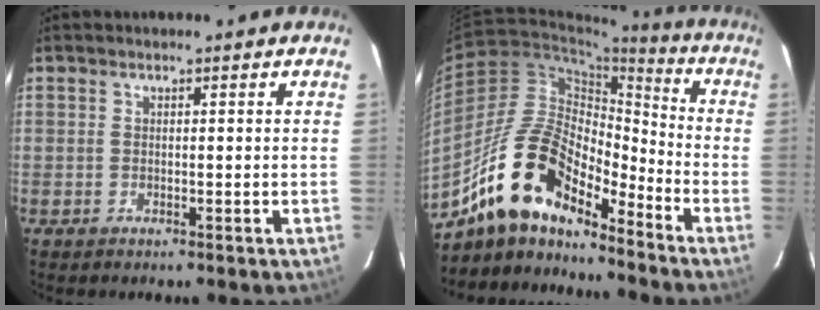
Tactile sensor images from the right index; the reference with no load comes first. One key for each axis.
{"total": 16.7, "fx": -13.0, "fy": 6.1, "fz": 8.6, "tx": -0.155, "ty": 0.007, "tz": -0.252}